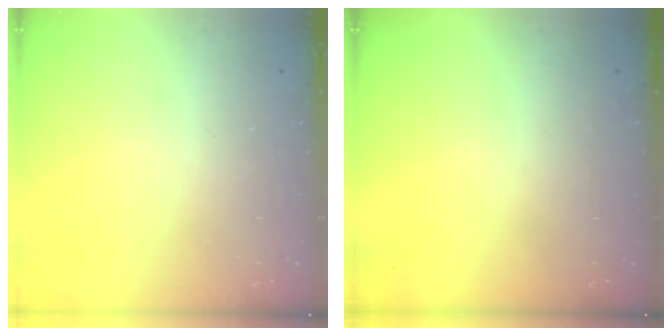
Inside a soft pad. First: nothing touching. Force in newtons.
{"total": 0.0}